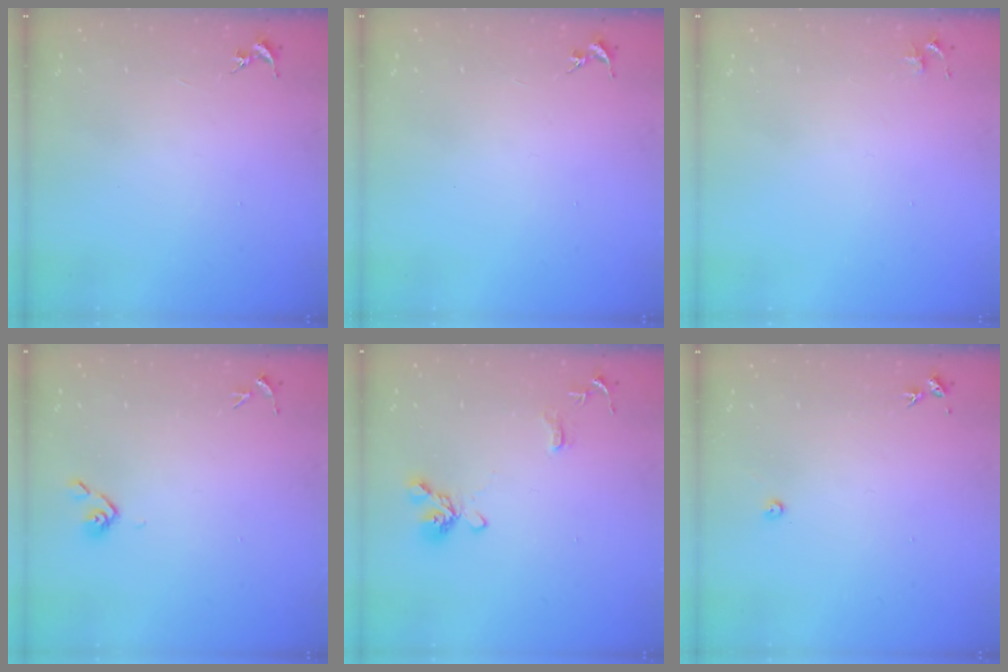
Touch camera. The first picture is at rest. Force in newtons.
{"total": 0.0}
{"total": 3.2, "press": 3.2, "slide": 0.4}
{"total": 3.7, "press": 3.6, "slide": 0.8}
{"total": 12.9, "press": 12.9, "slide": 1.6}
{"total": 2.2, "press": 2.2, "slide": 0.3}